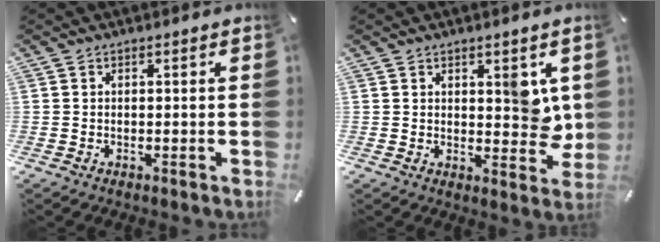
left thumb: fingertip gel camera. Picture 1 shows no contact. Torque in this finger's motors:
{"motor_torque": [1.13, 1.20, 0.81, -0.61, 0.16]}